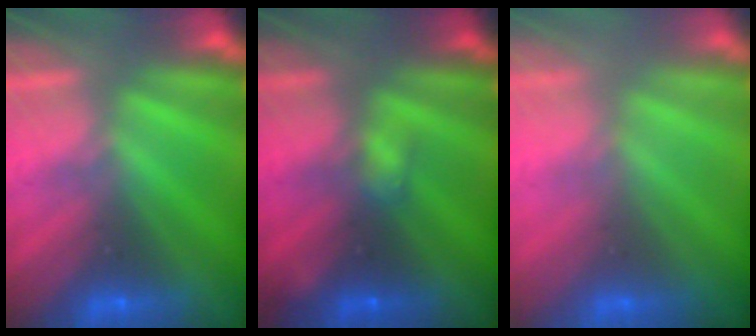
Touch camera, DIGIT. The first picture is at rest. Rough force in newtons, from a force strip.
{"total": 1.8}
{"total": 2.9}